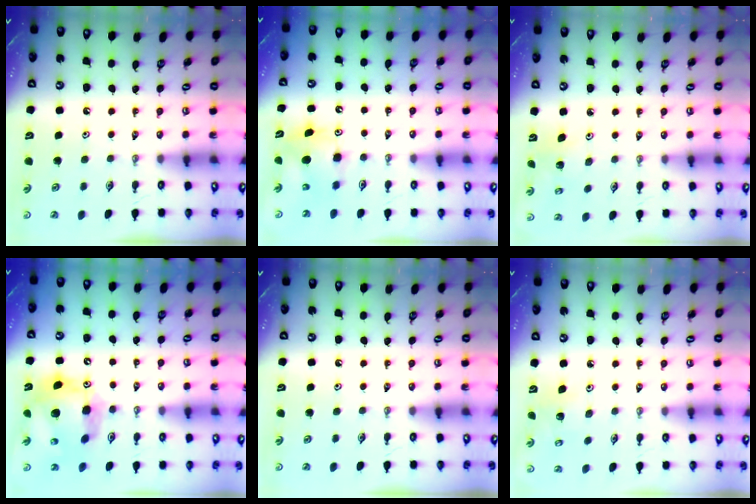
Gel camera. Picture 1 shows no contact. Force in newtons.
{"total": 8.0, "press": 7.9, "slide": 0.4}
{"total": 2.3, "press": 2.3, "slide": 0.2}
{"total": 15.3, "press": 15.2, "slide": 1.5}
{"total": 0.0}
{"total": 4.9, "press": 4.8, "slide": 0.3}